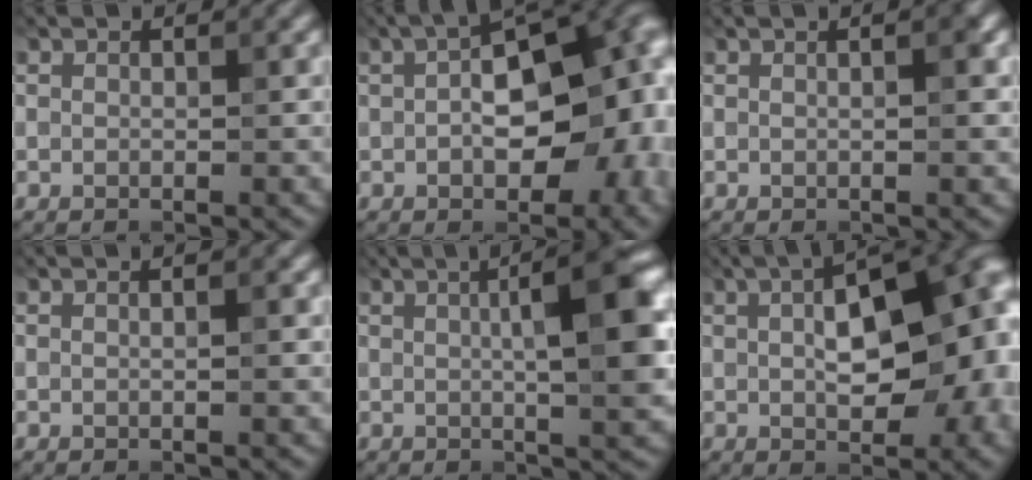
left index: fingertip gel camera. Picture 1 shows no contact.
{"total": 13.4, "force": [0.3, 7.3, 11.2], "torque": [-0.143, 0.013, 0.009]}
{"total": 1.4, "force": [0.3, 0.1, 1.3], "torque": [-0.024, 0.004, 0.005]}
{"total": 0.7, "force": [0.1, -0.1, 0.7], "torque": [-0.016, 0.003, 0.003]}
{"total": 7.1, "force": [1.1, 1.1, 6.9], "torque": [-0.098, 0.015, 0.018]}
{"total": 13.0, "force": [1.1, 6.2, 11.4], "torque": [-0.142, 0.018, 0.022]}